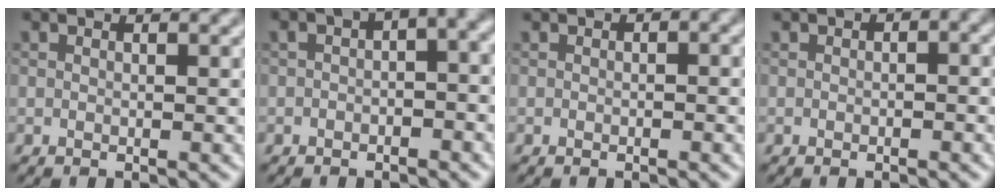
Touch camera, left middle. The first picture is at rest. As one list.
[{"total": 5.2, "force": [0.9, 2.4, 4.6], "torque": [-0.051, 0.015, 0.002]}, {"total": 1.3, "force": [0.2, 0.9, 0.9], "torque": [-0.008, 0.000, 0.003]}, {"total": 1.9, "force": [0.3, 1.3, 1.3], "torque": [-0.009, 0.000, 0.005]}]